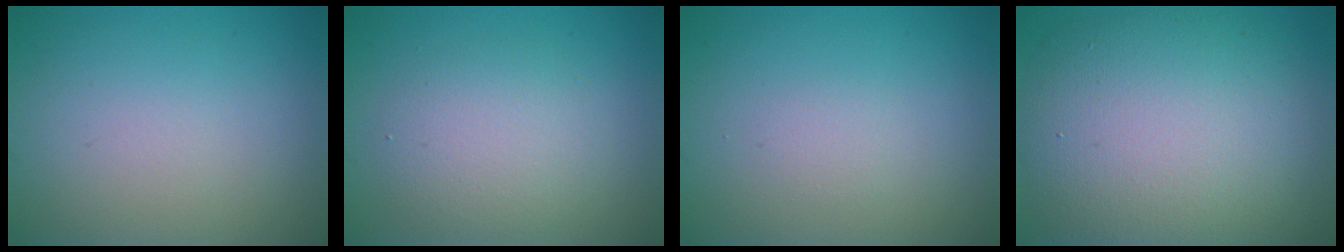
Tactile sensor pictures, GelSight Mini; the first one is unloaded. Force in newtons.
{"total": 3.7, "press": 3.7, "slide": 0.0}
{"total": 0.8, "press": 0.7, "slide": 0.1}
{"total": 12.4, "press": 12.4, "slide": 1.0}